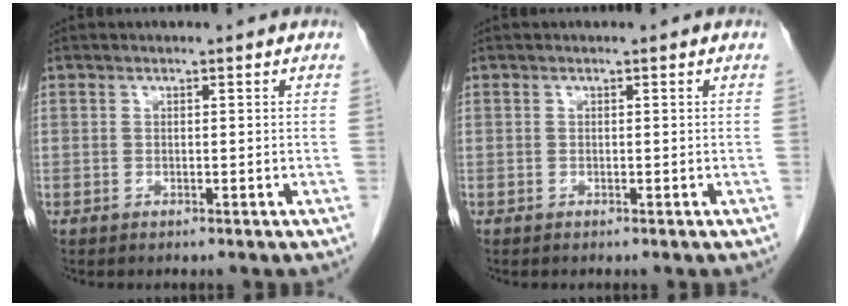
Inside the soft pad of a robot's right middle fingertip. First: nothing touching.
{"total": 0.0}